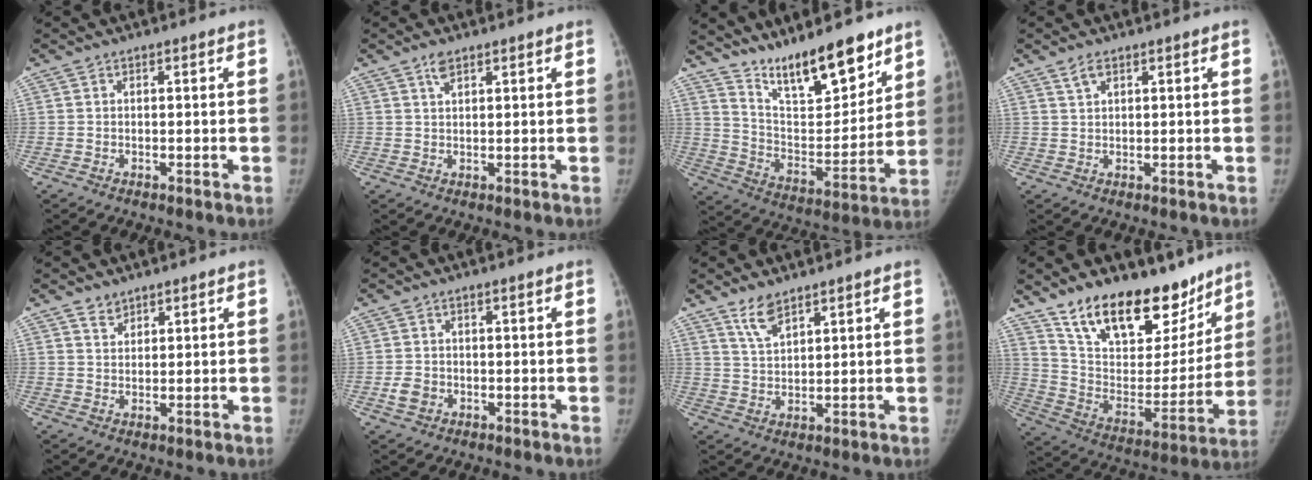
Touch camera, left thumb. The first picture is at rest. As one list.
[{"total": 2.2, "force": [1.5, 0.8, 1.3], "torque": [-0.023, -0.001, 0.031]}, {"total": 17.3, "force": [13.4, 5.1, 9.7], "torque": [-0.110, -0.089, 0.236]}, {"total": 2.0, "force": [1.4, 0.8, 1.2], "torque": [-0.022, -0.001, 0.031]}, {"total": 2.4, "force": [1.9, 1.4, 0.5], "torque": [0.003, -0.014, 0.034]}, {"total": 2.7, "force": [-0.9, 2.2, 1.3], "torque": [-0.019, 0.005, -0.011]}, {"total": 4.8, "force": [3.7, 1.7, 2.6], "torque": [-0.043, -0.023, 0.077]}, {"total": 25.3, "force": [17.9, 12.4, 12.9], "torque": [-0.157, -0.081, 0.297]}]